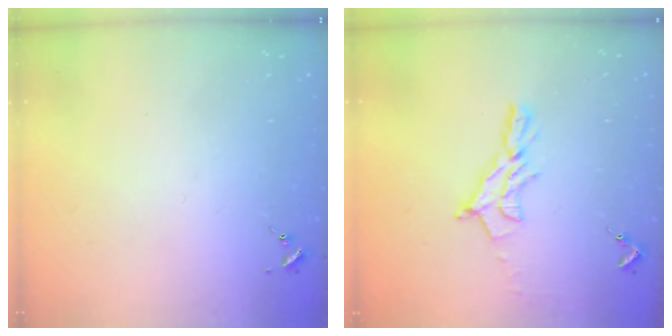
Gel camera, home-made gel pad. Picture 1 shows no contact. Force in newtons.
{"total": 11.1, "press": 11.1, "slide": 0.9}